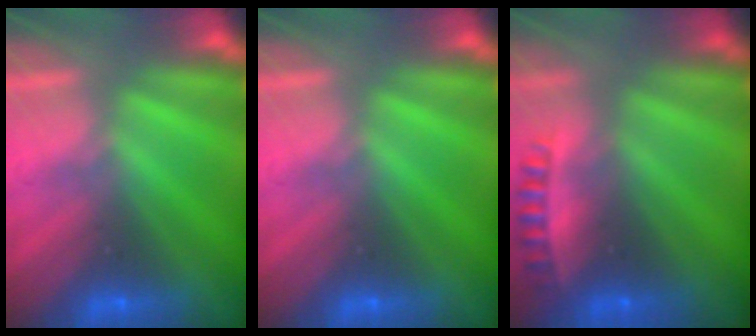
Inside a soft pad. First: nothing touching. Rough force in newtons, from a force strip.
{"total": 0.0}
{"total": 2.5}